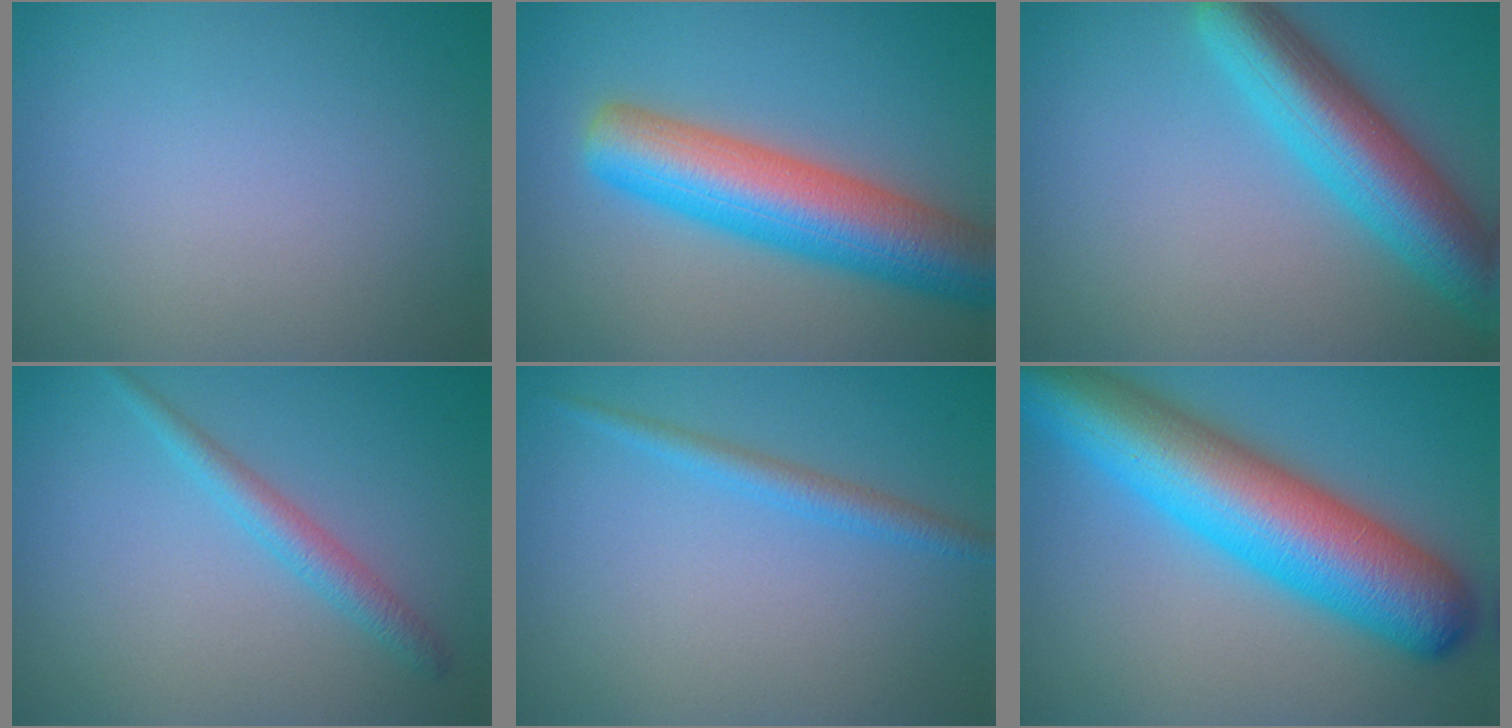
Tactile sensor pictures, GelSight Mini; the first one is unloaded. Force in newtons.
{"total": 8.6, "press": 8.6, "slide": 0.2}
{"total": 7.5, "press": 7.5, "slide": 0.3}
{"total": 2.2, "press": 2.2, "slide": 0.1}
{"total": 1.8, "press": 1.8, "slide": 0.1}
{"total": 12.3, "press": 12.3, "slide": 0.3}